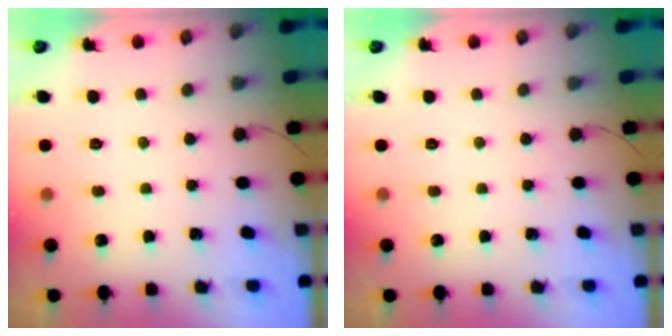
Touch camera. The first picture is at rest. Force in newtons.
{"total": 0.0}